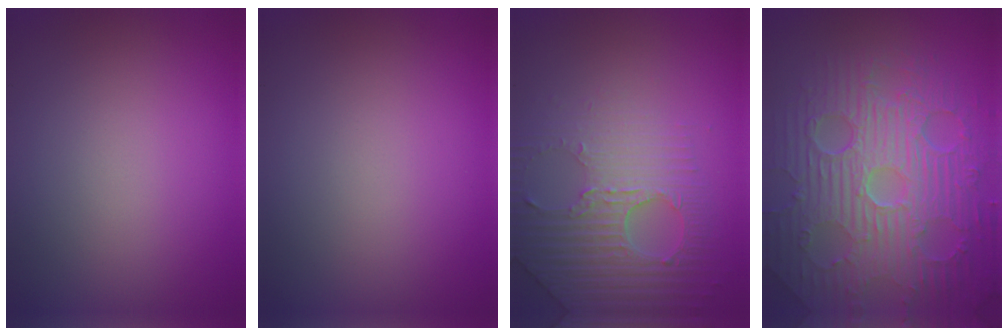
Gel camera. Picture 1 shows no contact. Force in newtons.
{"total": 0.0}
{"total": 4.2, "press": 4.1, "slide": 1.1}
{"total": 11.5, "press": 7.4, "slide": 8.8}